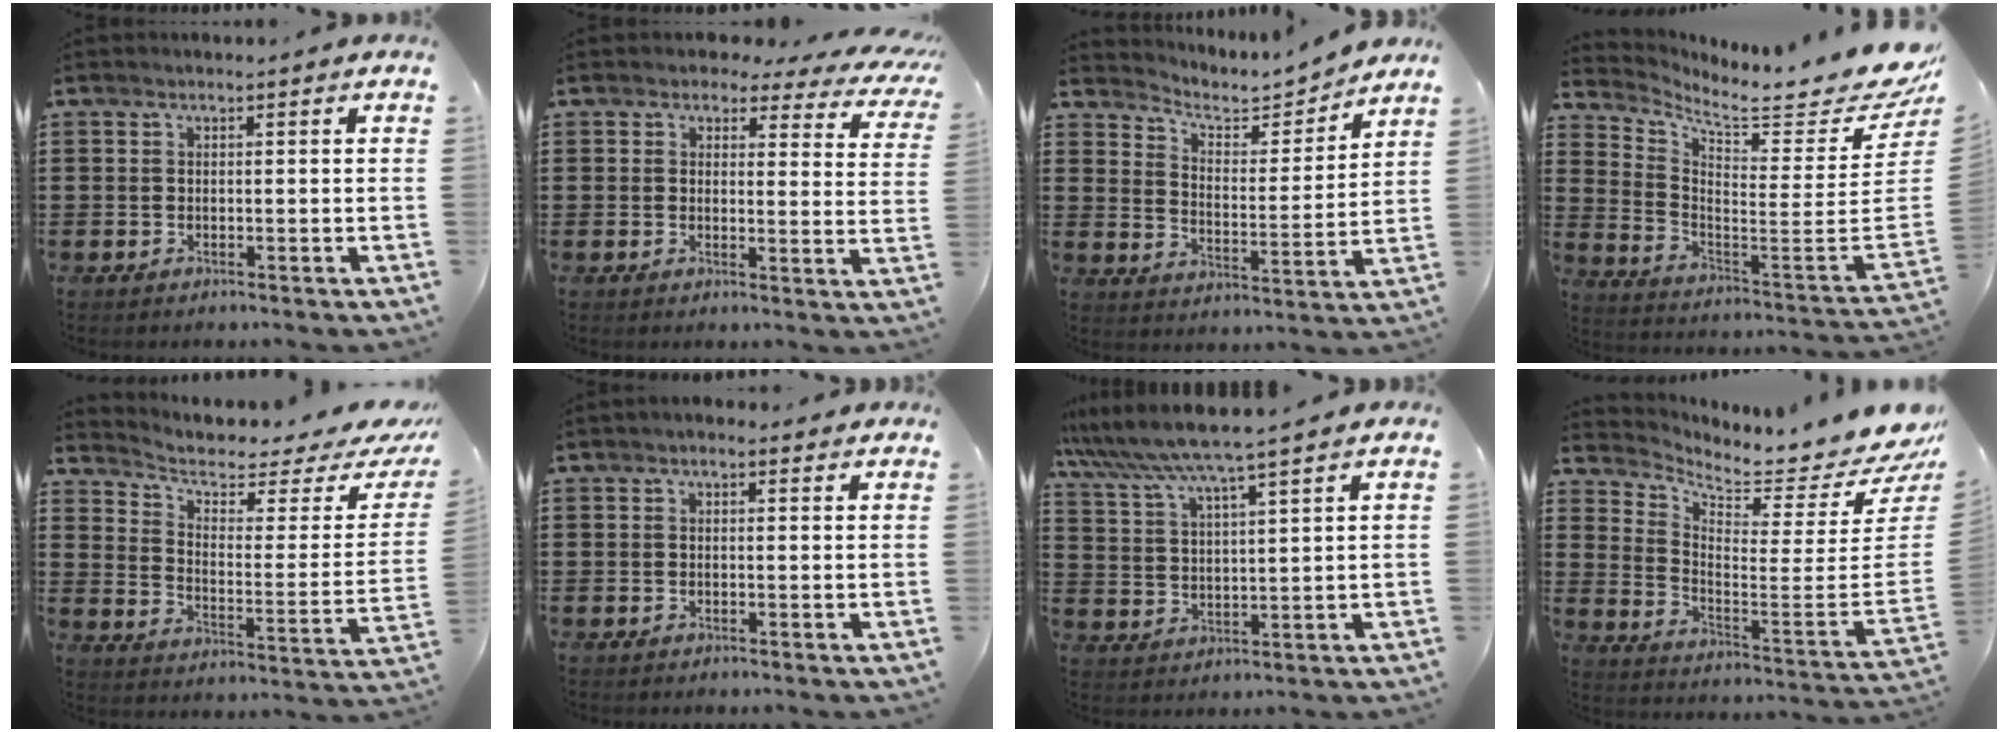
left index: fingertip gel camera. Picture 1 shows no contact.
{"total": 3.0, "force": [2.5, 1.2, 1.2], "torque": [-0.031, -0.009, 0.040]}
{"total": 4.1, "force": [3.7, 1.5, 1.0], "torque": [-0.043, -0.024, 0.056]}
{"total": 7.7, "force": [6.7, 0.4, 3.9], "torque": [-0.088, -0.082, 0.102]}
{"total": 4.3, "force": [3.0, 1.7, 2.6], "torque": [-0.063, -0.026, 0.043]}
{"total": 1.0, "force": [0.4, 0.6, 0.7], "torque": [-0.014, 0.006, 0.005]}
{"total": 6.2, "force": [5.4, -0.8, 3.0], "torque": [-0.078, -0.032, 0.089]}
{"total": 5.8, "force": [5.4, 0.4, 1.9], "torque": [-0.056, -0.072, 0.086]}